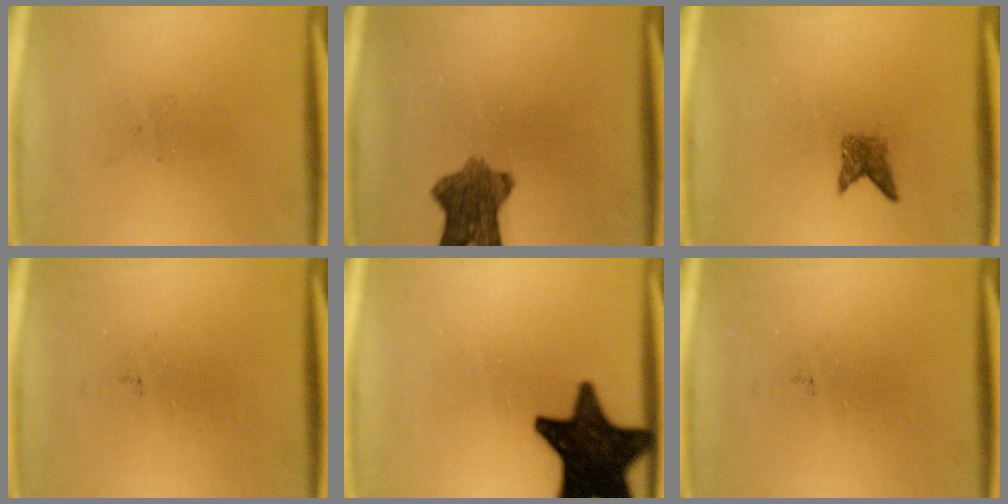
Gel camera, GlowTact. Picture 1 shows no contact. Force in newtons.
{"total": 8.1}
{"total": 2.1}
{"total": 0.0}
{"total": 18.5}
{"total": 0.0}